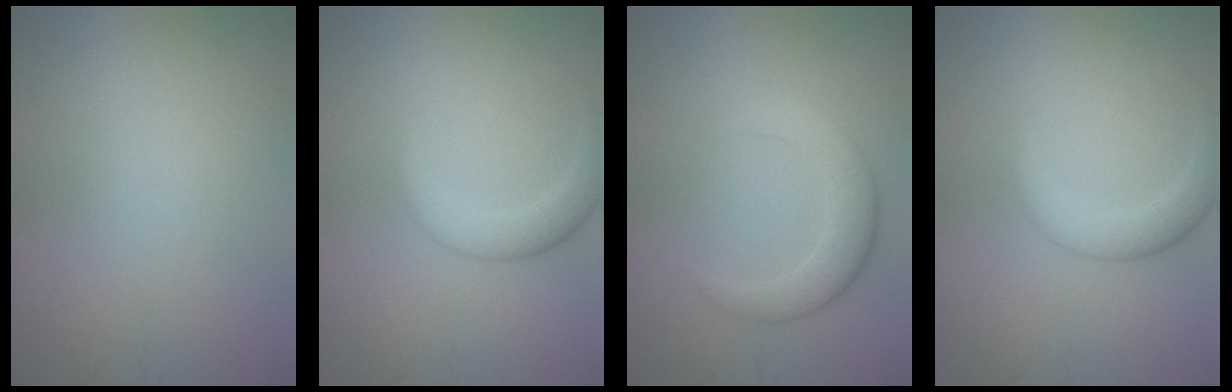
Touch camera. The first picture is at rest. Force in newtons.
{"total": 2.7, "press": 2.7, "slide": 0.2}
{"total": 3.8, "press": 3.8, "slide": 0.4}
{"total": 2.7, "press": 2.7, "slide": 0.2}